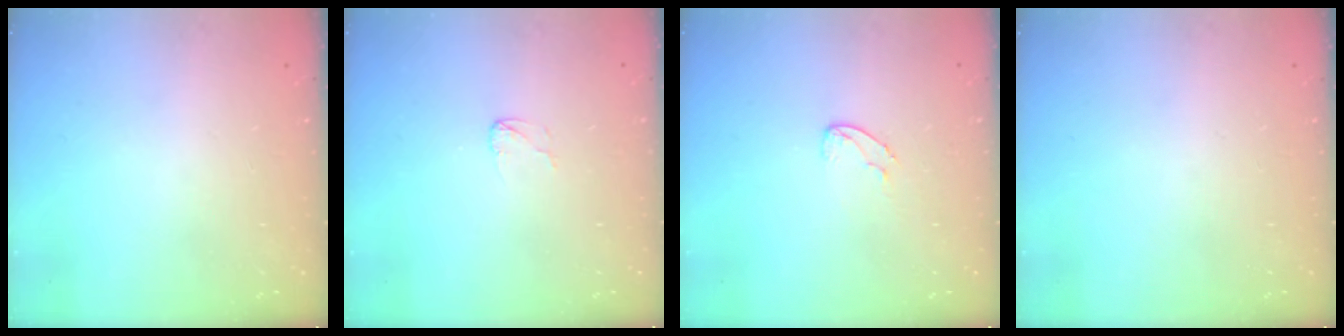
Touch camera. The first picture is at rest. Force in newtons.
{"total": 2.7, "press": 2.7, "slide": 0.2}
{"total": 5.2, "press": 5.1, "slide": 0.5}
{"total": 0.0}